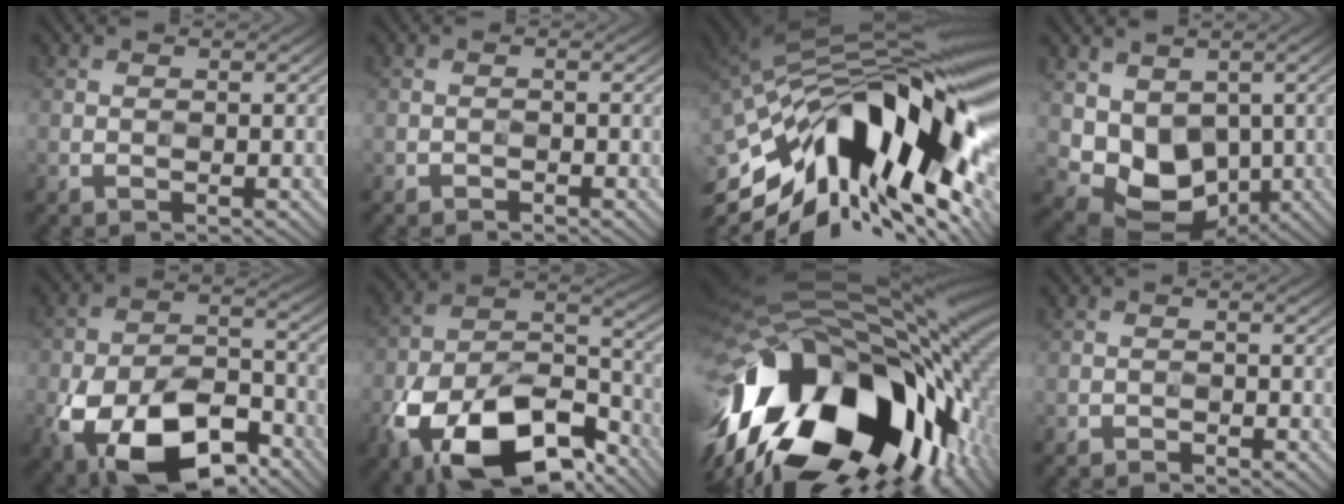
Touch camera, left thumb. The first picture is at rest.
{"total": 0.9, "force": [-0.8, 0.3, 0.2], "torque": [-0.001, -0.002, -0.017]}
{"total": 20.6, "force": [-5.9, 9.4, 17.4], "torque": [-0.299, -0.005, -0.118]}
{"total": 8.0, "force": [0.6, 6.2, 5.0], "torque": [-0.111, -0.028, 0.020]}
{"total": 17.2, "force": [-9.0, 9.2, 11.4], "torque": [-0.229, -0.039, -0.155]}
{"total": 18.8, "force": [-11.0, 9.4, 12.0], "torque": [-0.239, -0.042, -0.189]}
{"total": 22.7, "force": [-7.6, 13.1, 16.9], "torque": [-0.349, -0.048, -0.115]}
{"total": 1.2, "force": [-1.1, 0.4, 0.2], "torque": [-0.004, -0.002, -0.024]}